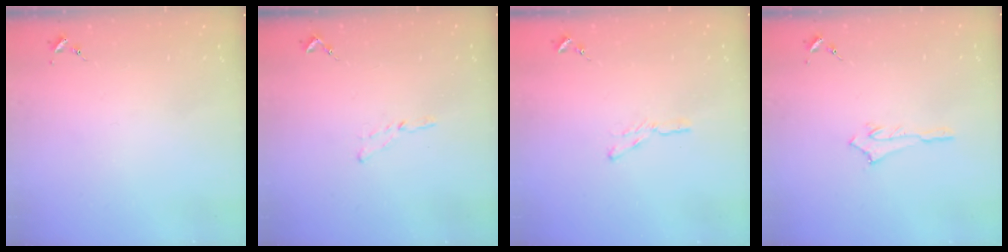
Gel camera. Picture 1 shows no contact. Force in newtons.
{"total": 3.5, "press": 3.5, "slide": 0.4}
{"total": 4.0, "press": 4.0, "slide": 0.4}
{"total": 2.5, "press": 2.5, "slide": 0.2}